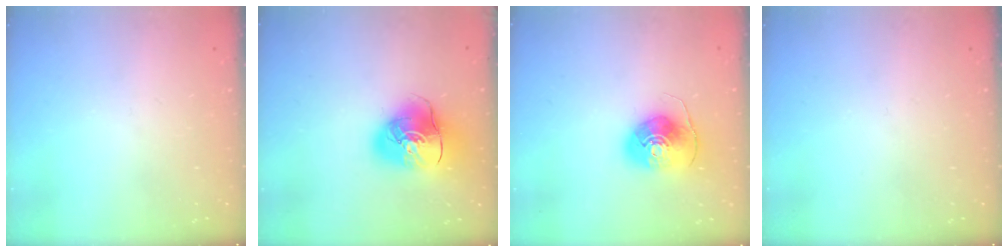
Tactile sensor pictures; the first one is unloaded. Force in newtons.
{"total": 11.7, "press": 11.5, "slide": 1.8}
{"total": 9.8, "press": 9.7, "slide": 1.2}
{"total": 0.0}